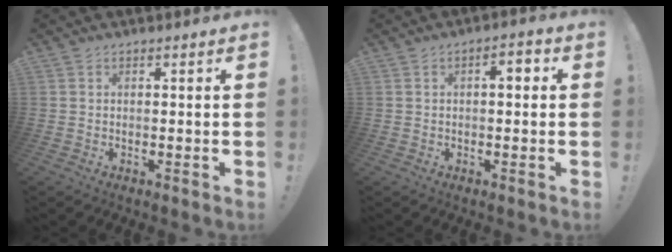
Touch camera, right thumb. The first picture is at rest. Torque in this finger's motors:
{"motor_torque": [-0.15, 0.18, -0.05, 0.12, 0.11]}